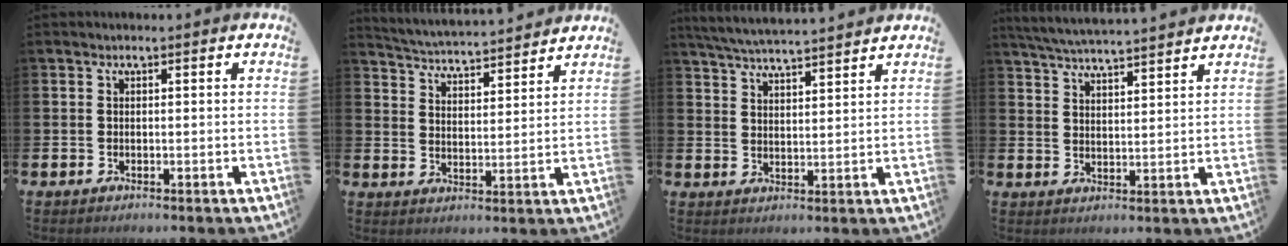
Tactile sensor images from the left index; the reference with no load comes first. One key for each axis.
{"total": 4.5, "fx": 4.5, "fy": 0.2, "fz": 0.2, "tx": -0.023, "ty": -0.040, "tz": 0.076}
{"total": 5.1, "fx": 5.1, "fy": -0.1, "fz": 0.9, "tx": -0.034, "ty": -0.029, "tz": 0.090}
{"total": 5.0, "fx": 5.0, "fy": -0.2, "fz": 0.7, "tx": -0.030, "ty": -0.031, "tz": 0.088}